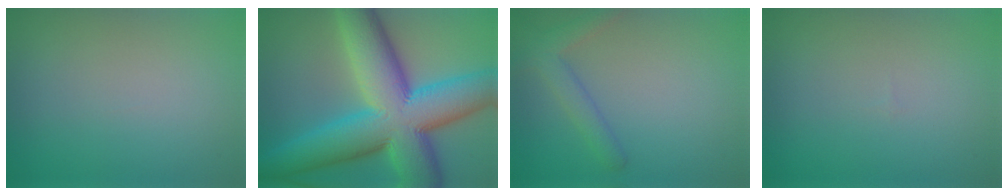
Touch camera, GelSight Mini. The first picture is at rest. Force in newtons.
{"total": 16.0, "press": 16.0, "slide": 0.1}
{"total": 2.6, "press": 2.6, "slide": 0.2}
{"total": 0.0}